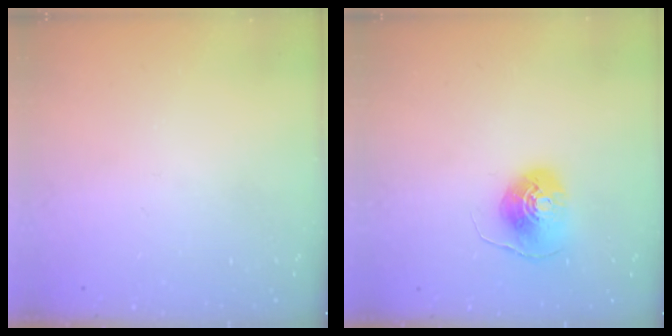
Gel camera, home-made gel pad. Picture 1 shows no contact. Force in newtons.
{"total": 8.5, "press": 8.4, "slide": 0.4}